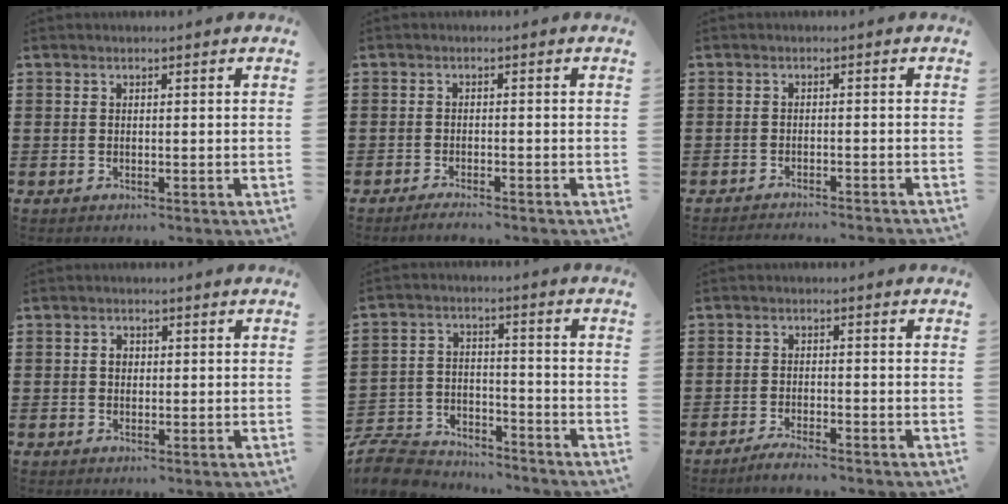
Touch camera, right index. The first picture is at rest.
{"total": 1.6, "force": [-1.5, -0.2, 0.4], "torque": [-0.008, -0.003, -0.028]}
{"total": 1.9, "force": [-1.9, -0.4, 0.2], "torque": [-0.005, 0.000, -0.038]}
{"total": 1.4, "force": [0.2, 1.0, 0.9], "torque": [-0.019, 0.007, 0.002]}
{"total": 8.7, "force": [-8.3, 2.0, 1.4], "torque": [-0.043, 0.020, -0.168]}
{"total": 2.4, "force": [-2.3, -0.2, 0.6], "torque": [-0.012, -0.001, -0.045]}